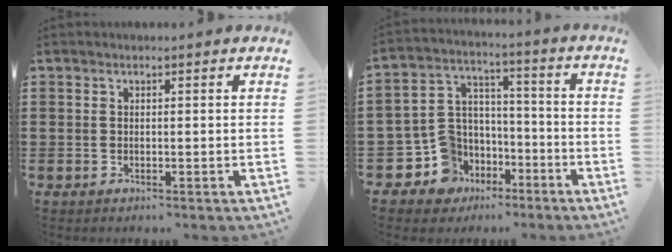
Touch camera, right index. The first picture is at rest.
{"total": 8.9, "force": [-4.1, 7.7, 1.8], "torque": [-0.089, 0.004, -0.072]}